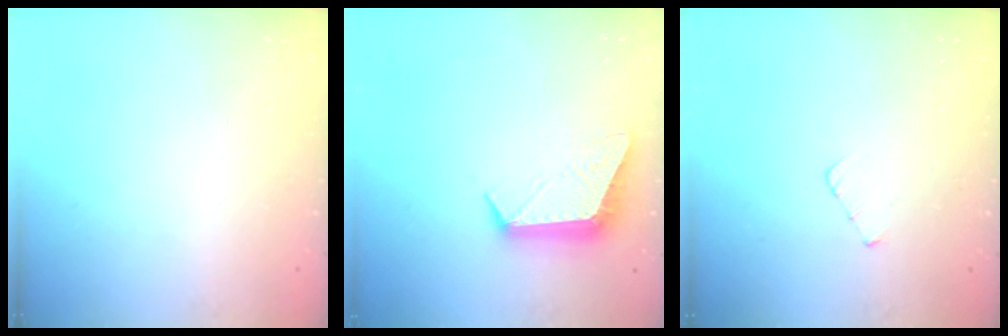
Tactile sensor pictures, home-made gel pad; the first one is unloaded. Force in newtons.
{"total": 10.3, "press": 10.3, "slide": 0.4}
{"total": 2.4, "press": 2.4, "slide": 0.3}